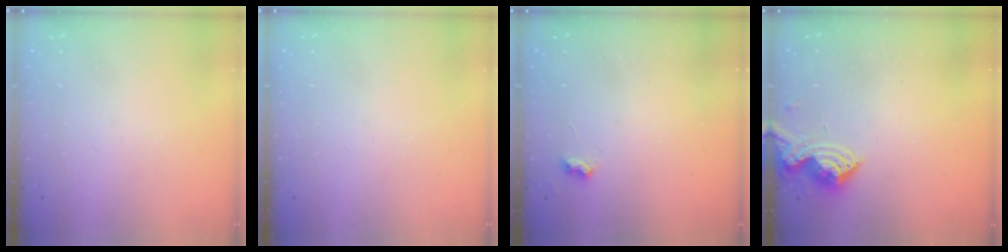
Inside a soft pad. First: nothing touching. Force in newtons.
{"total": 0.0}
{"total": 3.8, "press": 3.7, "slide": 0.6}
{"total": 8.9, "press": 8.8, "slide": 0.6}